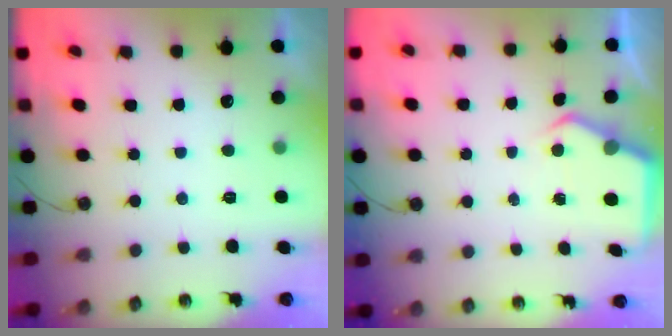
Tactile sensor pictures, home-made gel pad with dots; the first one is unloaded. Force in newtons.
{"total": 4.5, "press": 4.5, "slide": 0.3}